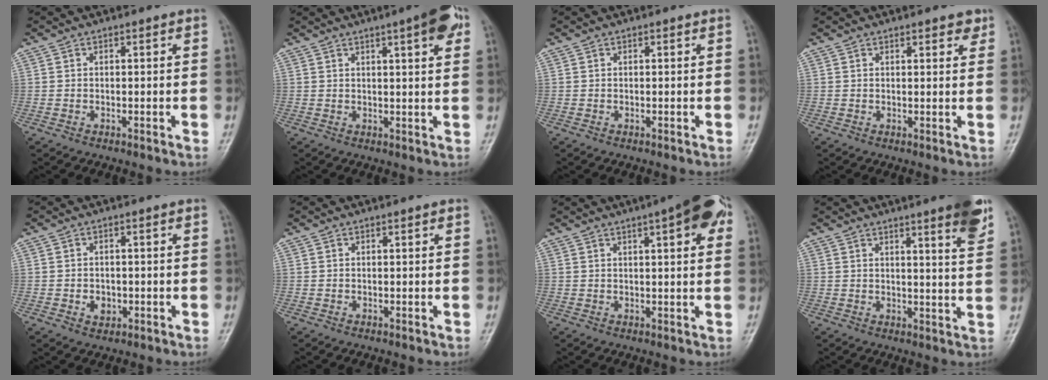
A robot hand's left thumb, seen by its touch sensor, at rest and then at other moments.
{"total": 7.3, "force": [3.6, 1.4, 6.1], "torque": [-0.073, -0.005, 0.044]}
{"total": 0.0}
{"total": 2.7, "force": [1.8, 1.0, 1.6], "torque": [-0.007, -0.008, 0.020]}
{"total": 2.8, "force": [-0.7, 2.2, 1.5], "torque": [-0.013, 0.004, -0.007]}
{"total": 0.6, "force": [0.2, 0.1, 0.5], "torque": [-0.007, 0.000, 0.002]}
{"total": 10.5, "force": [4.9, 2.7, 8.9], "torque": [-0.100, 0.003, 0.058]}
{"total": 8.6, "force": [5.3, 0.7, 6.8], "torque": [-0.079, -0.029, 0.065]}